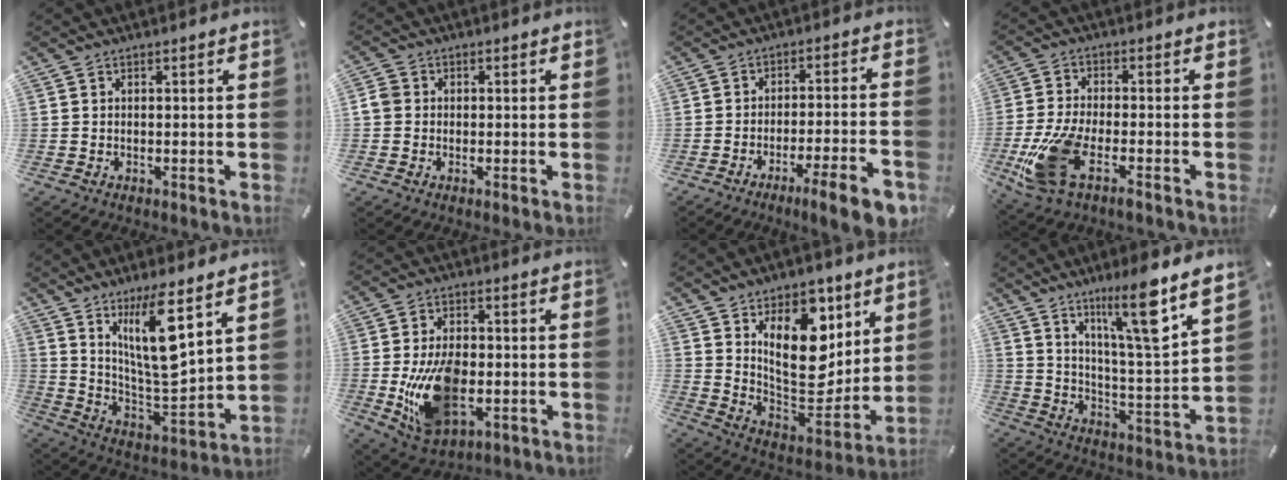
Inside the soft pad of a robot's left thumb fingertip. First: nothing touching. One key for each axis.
{"total": 2.5, "fx": -0.4, "fy": 2.3, "fz": 1.0, "tx": -0.017, "ty": 0.007, "tz": -0.008}
{"total": 10.4, "fx": -6.4, "fy": 1.1, "fz": 8.1, "tx": -0.123, "ty": 0.016, "tz": -0.106}
{"total": 12.4, "fx": -5.0, "fy": 5.1, "fz": 10.1, "tx": -0.218, "ty": -0.001, "tz": -0.085}
{"total": 15.9, "fx": 9.1, "fy": 4.2, "fz": 12.3, "tx": -0.229, "ty": -0.055, "tz": 0.150}
{"total": 15.3, "fx": -2.5, "fy": 9.4, "fz": 11.7, "tx": -0.235, "ty": -0.007, "tz": -0.041}
{"total": 18.3, "fx": 7.4, "fy": 11.0, "fz": 12.6, "tx": -0.200, "ty": -0.062, "tz": 0.129}
{"total": 15.3, "fx": 10.8, "fy": 2.1, "fz": 10.6, "tx": -0.176, "ty": -0.066, "tz": 0.170}